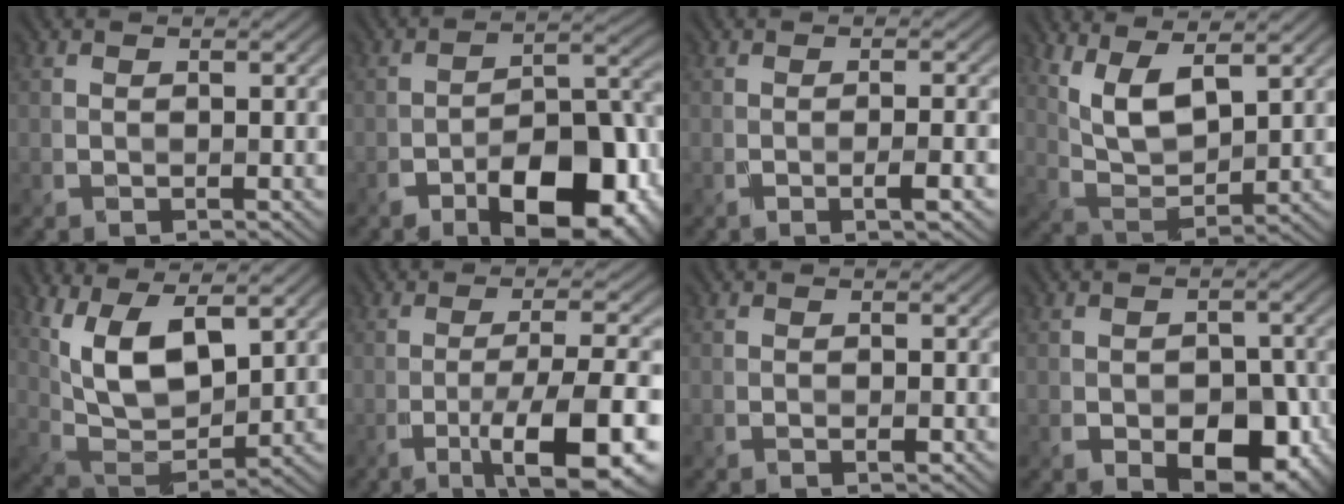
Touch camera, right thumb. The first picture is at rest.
{"total": 13.1, "force": [-6.8, 5.9, 9.6], "torque": [-0.141, -0.004, -0.107]}
{"total": 2.9, "force": [-1.0, 0.6, 2.6], "torque": [-0.035, 0.009, -0.022]}
{"total": 7.4, "force": [4.2, 2.6, 5.5], "torque": [-0.125, -0.001, 0.090]}
{"total": 10.4, "force": [4.8, 4.6, 7.9], "torque": [-0.183, -0.002, 0.102]}
{"total": 11.6, "force": [-5.3, 2.5, 10.0], "torque": [-0.153, 0.000, -0.077]}
{"total": 0.6, "force": [-0.3, 0.1, 0.5], "torque": [-0.007, 0.000, -0.005]}
{"total": 8.1, "force": [-3.5, 4.9, 5.4], "torque": [-0.080, -0.020, -0.037]}